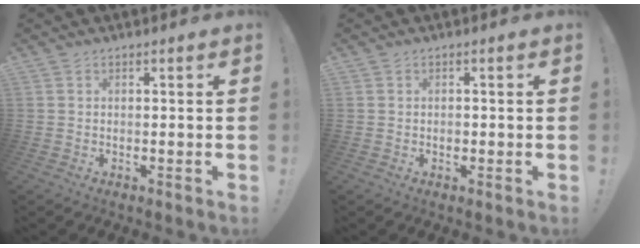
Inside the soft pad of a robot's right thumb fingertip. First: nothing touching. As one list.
[{"total": 1.0, "force": [-0.6, 0.7, 0.5], "torque": [-0.010, 0.003, -0.011]}]